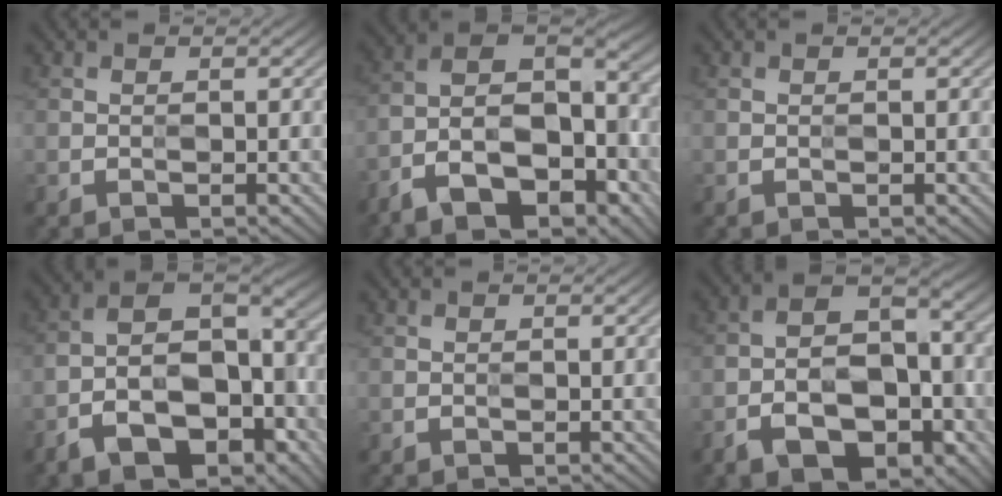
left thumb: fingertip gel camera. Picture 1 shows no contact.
{"total": 14.3, "force": [-8.4, 7.2, 9.2], "torque": [-0.170, -0.020, -0.156]}
{"total": 0.0}
{"total": 14.8, "force": [-7.4, 7.8, 10.1], "torque": [-0.177, -0.020, -0.132]}
{"total": 0.0}
{"total": 13.4, "force": [-6.2, 7.7, 9.0], "torque": [-0.142, -0.014, -0.115]}